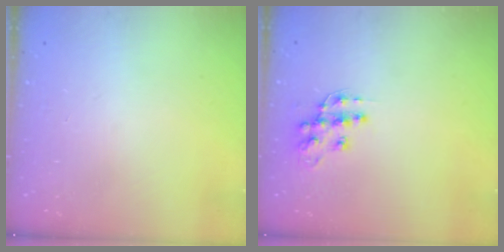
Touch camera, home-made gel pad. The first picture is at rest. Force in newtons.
{"total": 10.6, "press": 10.6, "slide": 0.6}